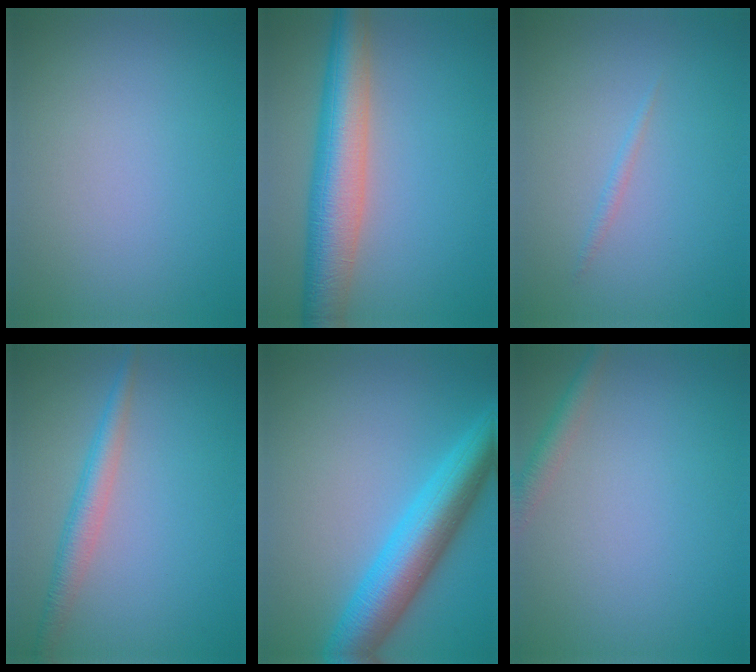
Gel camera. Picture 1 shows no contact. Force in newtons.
{"total": 7.7, "press": 7.7, "slide": 0.3}
{"total": 0.6, "press": 0.6, "slide": 0.1}
{"total": 2.8, "press": 2.8, "slide": 0.1}
{"total": 7.7, "press": 7.7, "slide": 0.1}
{"total": 1.9, "press": 1.9, "slide": 0.0}